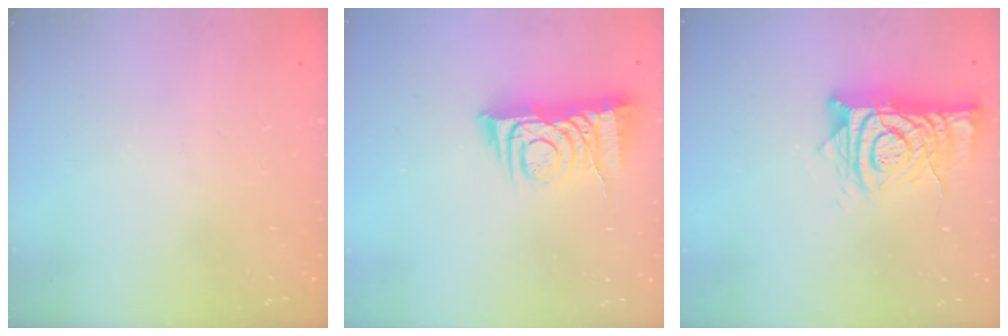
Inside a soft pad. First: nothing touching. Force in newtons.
{"total": 9.1, "press": 9.0, "slide": 1.0}
{"total": 13.3, "press": 13.3, "slide": 1.1}